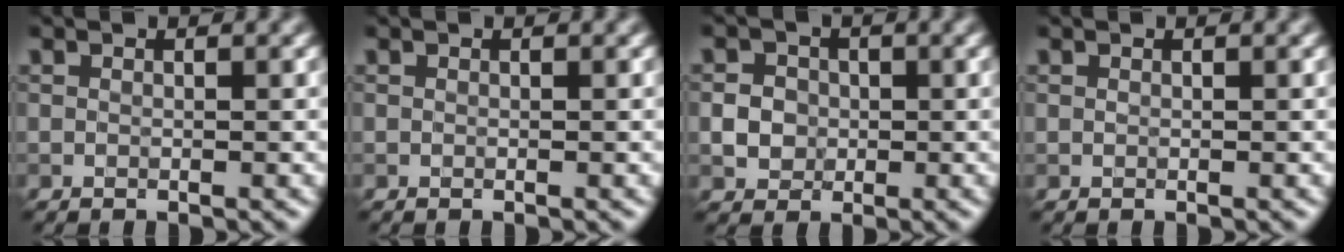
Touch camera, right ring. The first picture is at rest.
{"total": 0.0}
{"total": 2.1, "force": [-0.2, 2.0, 0.7], "torque": [-0.007, 0.005, -0.003]}
{"total": 0.0}